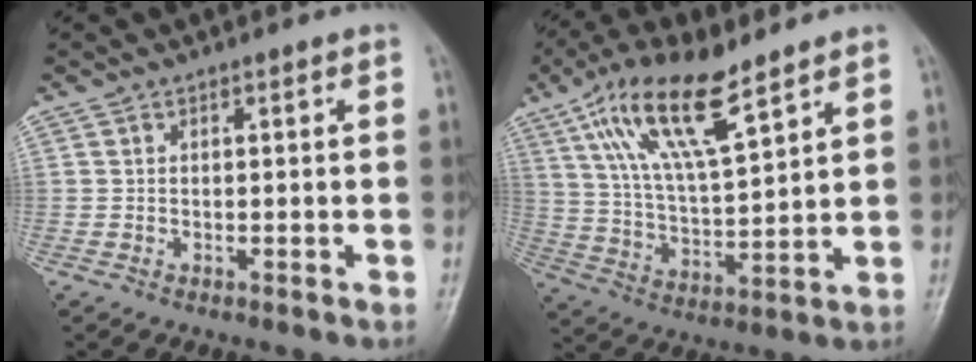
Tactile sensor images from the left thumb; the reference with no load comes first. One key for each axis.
{"total": 15.3, "fx": 9.2, "fy": 4.6, "fz": 11.2, "tx": -0.199, "ty": -0.029, "tz": 0.181}